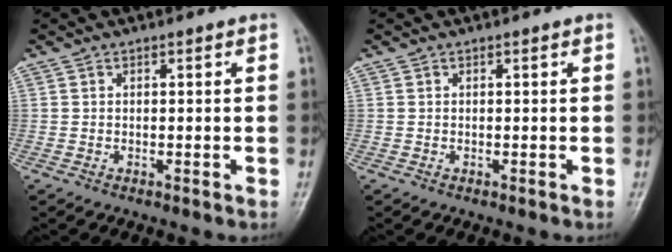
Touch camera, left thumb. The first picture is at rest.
{"total": 0.0}